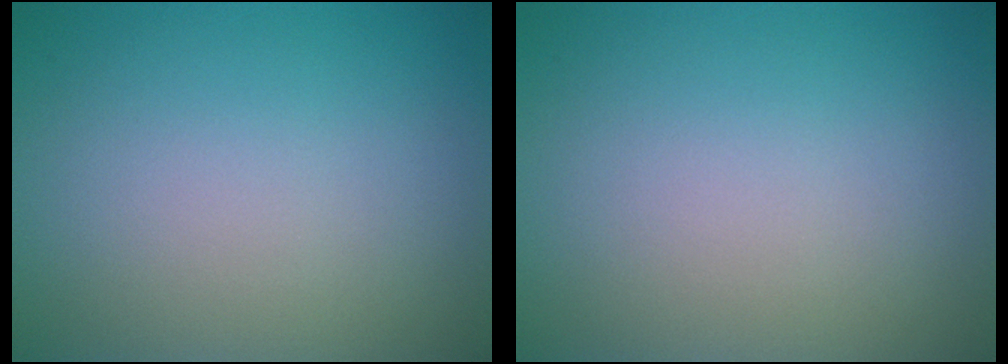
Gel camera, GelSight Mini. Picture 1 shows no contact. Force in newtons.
{"total": 0.0}